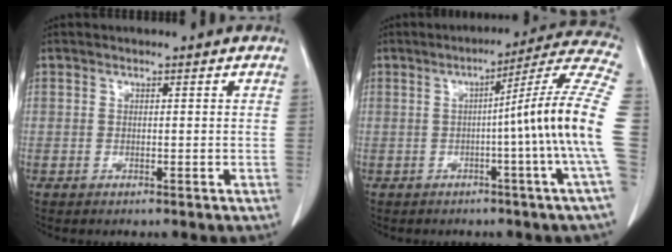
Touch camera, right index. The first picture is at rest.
{"total": 14.8, "force": [-1.7, -3.1, 14.3], "torque": [-0.176, 0.007, -0.034]}